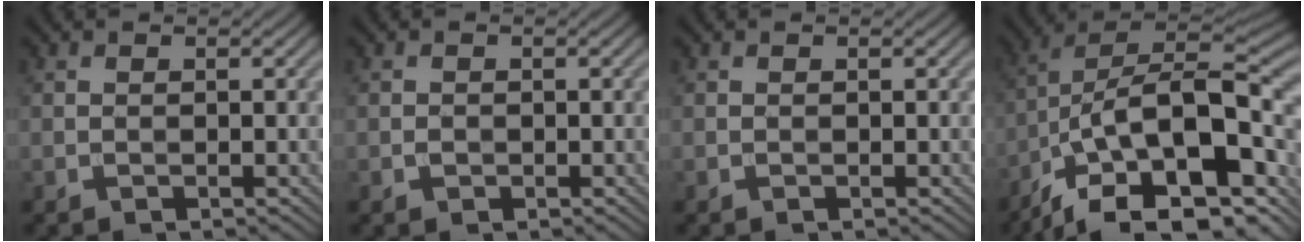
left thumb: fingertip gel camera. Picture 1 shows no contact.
{"total": 0.8, "force": [-0.2, 0.7, 0.3], "torque": [-0.002, -0.004, -0.006]}
{"total": 0.0}
{"total": 19.2, "force": [-9.6, 9.0, 14.0], "torque": [-0.236, -0.007, -0.158]}